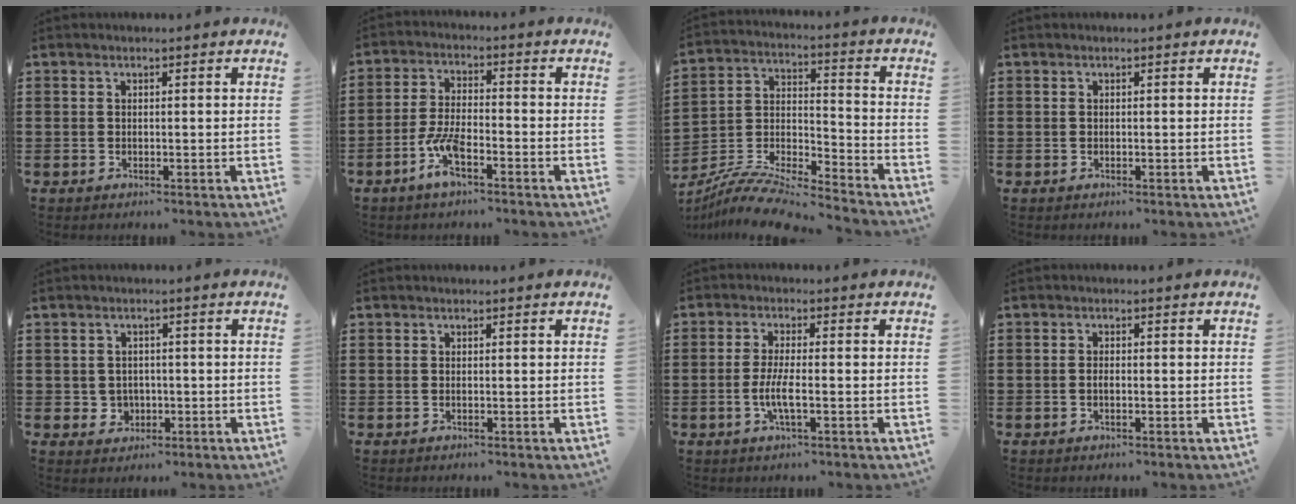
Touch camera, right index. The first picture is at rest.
{"total": 6.2, "force": [-3.4, 1.6, 5.0], "torque": [-0.123, -0.011, -0.067]}
{"total": 9.6, "force": [-9.1, 0.7, 3.0], "torque": [-0.063, 0.006, -0.184]}
{"total": 0.0}
{"total": 2.2, "force": [-0.3, 2.1, 0.5], "torque": [-0.019, 0.006, -0.009]}
{"total": 0.0}
{"total": 4.3, "force": [-1.3, 0.6, 4.0], "torque": [-0.084, -0.007, -0.028]}
{"total": 0.9, "force": [-0.3, 0.3, 0.8], "torque": [-0.016, -0.004, -0.004]}